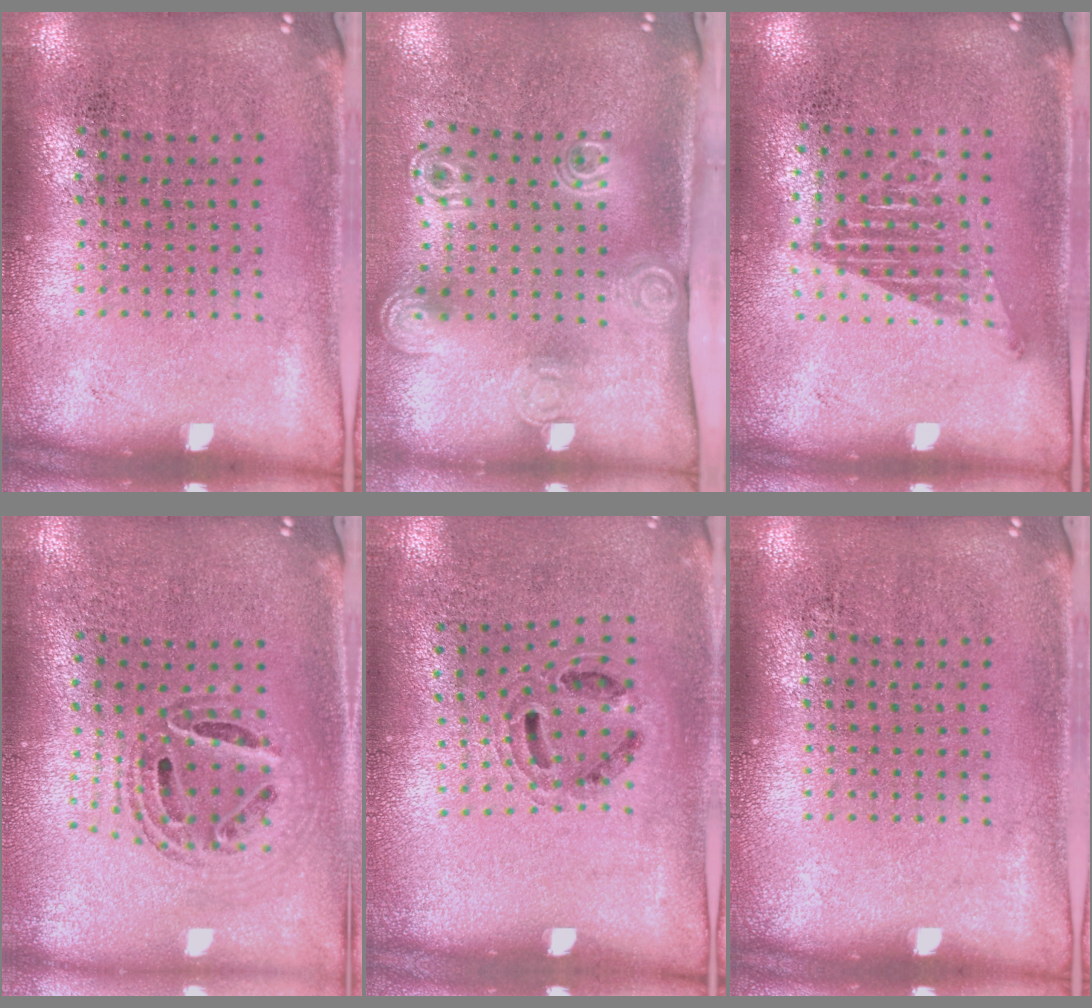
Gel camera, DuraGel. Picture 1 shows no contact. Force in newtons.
{"total": 2.1, "press": 1.5, "slide": 1.5}
{"total": 1.2, "press": 1.0, "slide": 0.7}
{"total": 0.9, "press": 0.8, "slide": 0.2}
{"total": 0.8, "press": 0.8, "slide": 0.3}
{"total": 0.0}